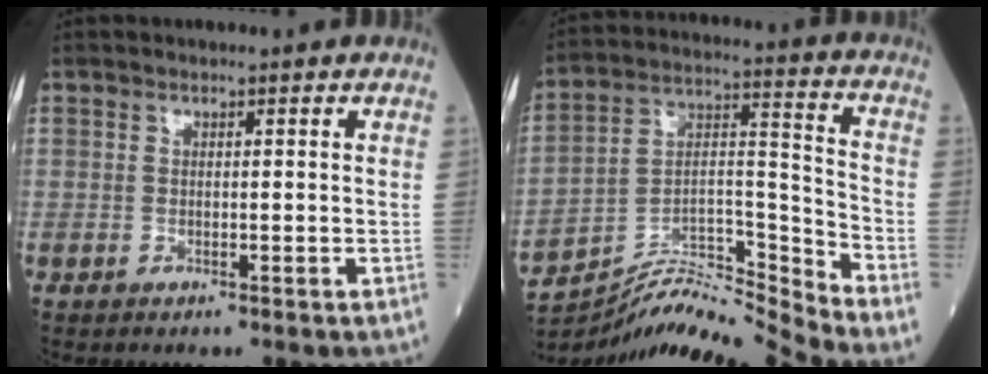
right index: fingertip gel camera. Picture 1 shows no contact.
{"total": 14.0, "force": [-13.6, -2.7, 1.8], "torque": [-0.032, 0.053, -0.243]}